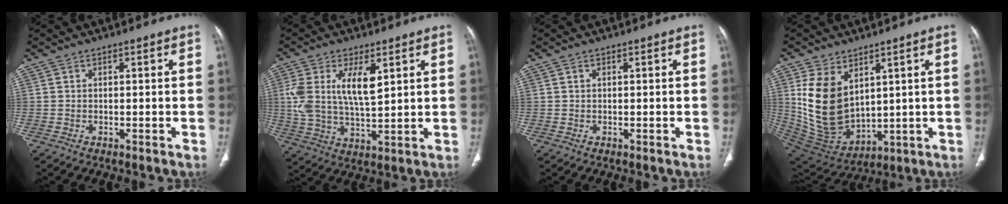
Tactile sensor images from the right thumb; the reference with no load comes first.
{"total": 11.7, "force": [3.7, 5.1, 9.8], "torque": [-0.193, -0.012, 0.076]}
{"total": 0.5, "force": [0.2, 0.3, 0.3], "torque": [-0.008, 0.001, 0.004]}
{"total": 15.5, "force": [4.5, 10.0, 10.9], "torque": [-0.184, -0.027, 0.118]}